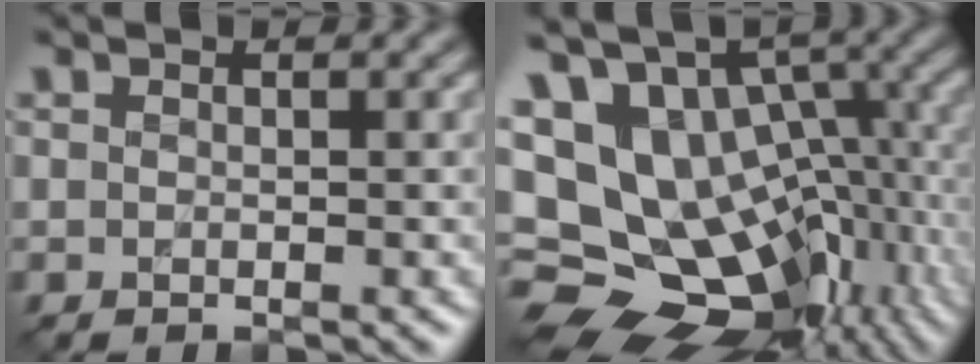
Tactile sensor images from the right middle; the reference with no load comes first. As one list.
[{"total": 17.3, "force": [-1.8, 12.5, 11.9], "torque": [-0.214, -0.010, 0.014]}]